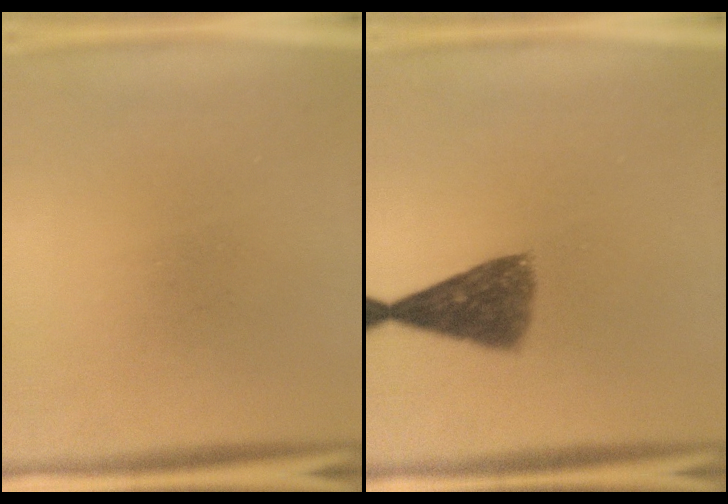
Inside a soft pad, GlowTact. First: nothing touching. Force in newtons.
{"total": 7.2}